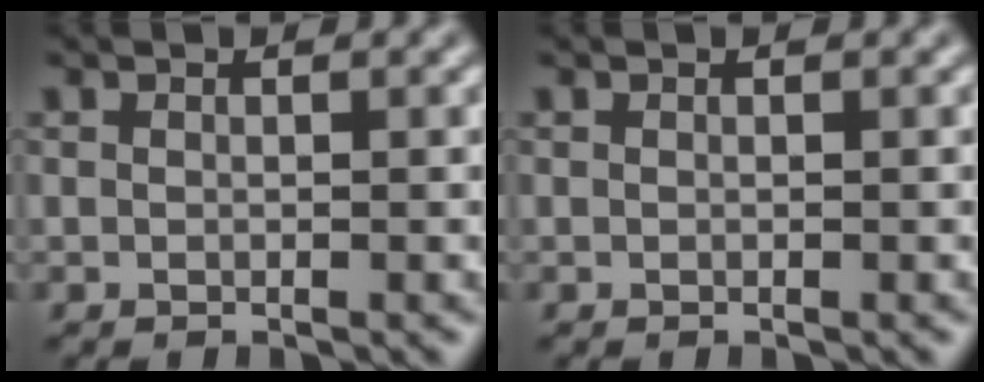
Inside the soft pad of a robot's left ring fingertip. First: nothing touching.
{"total": 0.0}